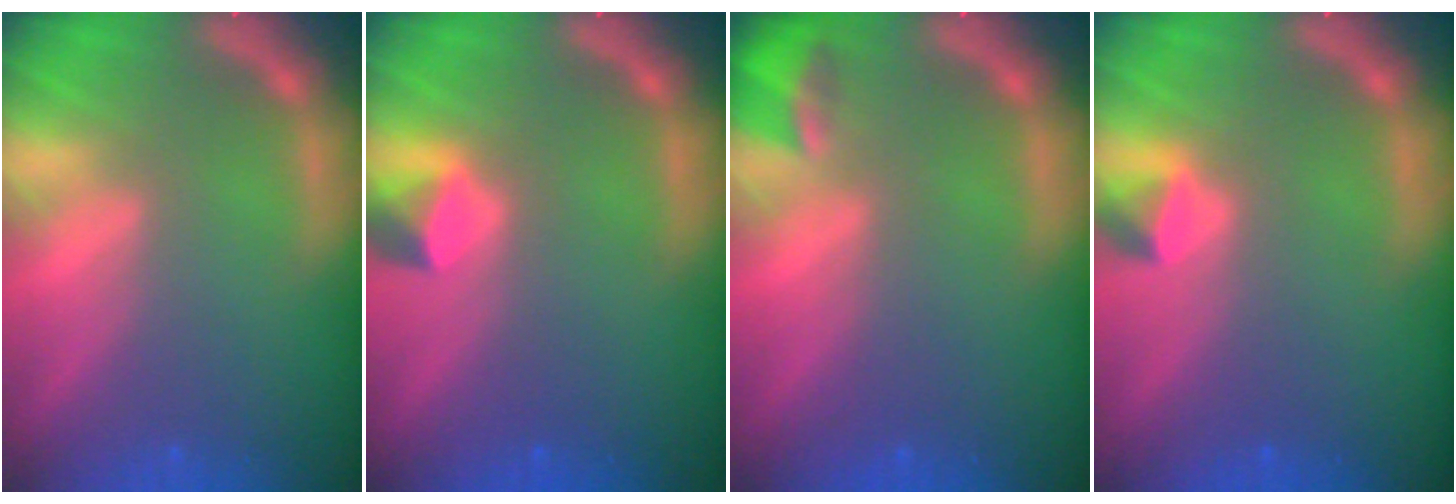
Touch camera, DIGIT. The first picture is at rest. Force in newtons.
{"total": 1.9}
{"total": 2.4}
{"total": 1.4}